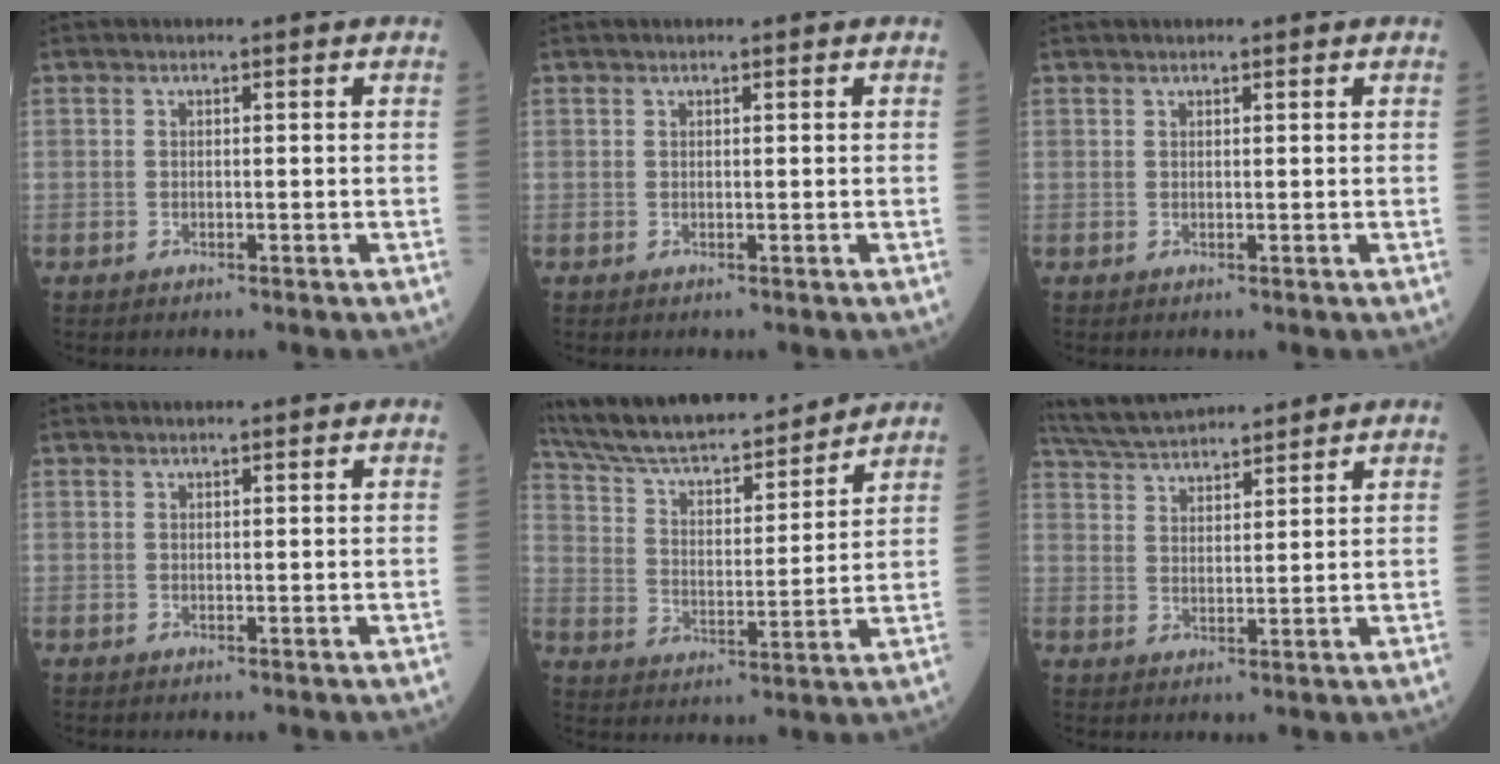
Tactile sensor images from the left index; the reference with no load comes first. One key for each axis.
{"total": 0.0}
{"total": 0.8, "fx": 0.8, "fy": 0.2, "fz": 0.3, "tx": -0.006, "ty": 0.017, "tz": 0.016}
{"total": 1.4, "fx": 1.3, "fy": 0.2, "fz": 0.5, "tx": -0.004, "ty": 0.020, "tz": 0.022}
{"total": 20.5, "fx": 18.5, "fy": 3.4, "fz": 8.1, "tx": -0.141, "ty": 0.015, "tz": 0.297}
{"total": 10.9, "fx": 10.3, "fy": 1.4, "fz": 3.5, "tx": -0.074, "ty": 0.032, "tz": 0.181}